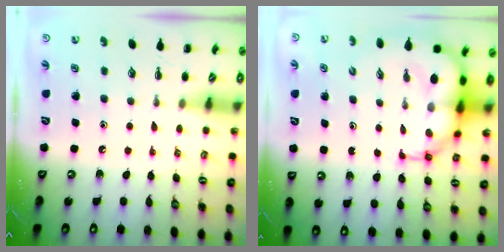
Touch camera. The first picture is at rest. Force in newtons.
{"total": 9.9, "press": 9.4, "slide": 2.9}